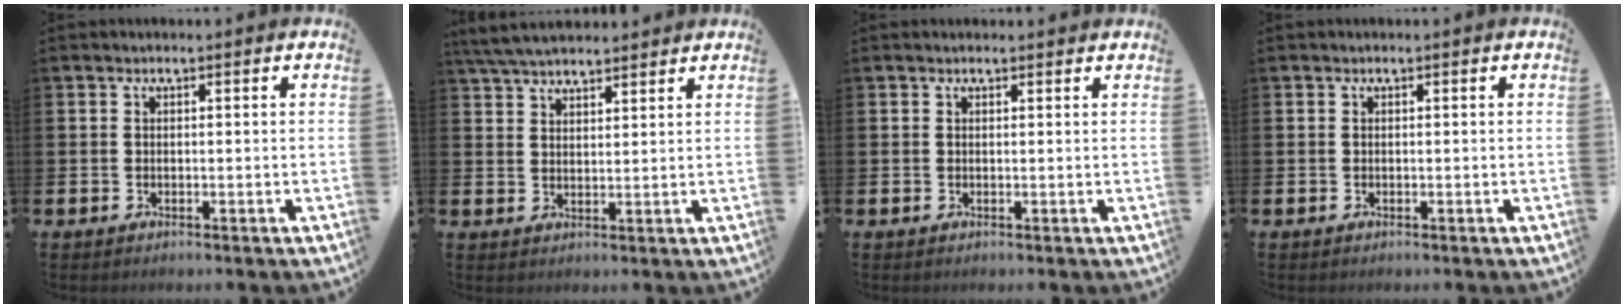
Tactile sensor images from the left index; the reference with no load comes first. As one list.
[{"total": 5.3, "force": [5.0, 1.0, 1.3], "torque": [-0.041, -0.015, 0.093]}, {"total": 0.5, "force": [0.5, 0.1, 0.1], "torque": [0.013, -0.004, 0.006]}, {"total": 0.0}]